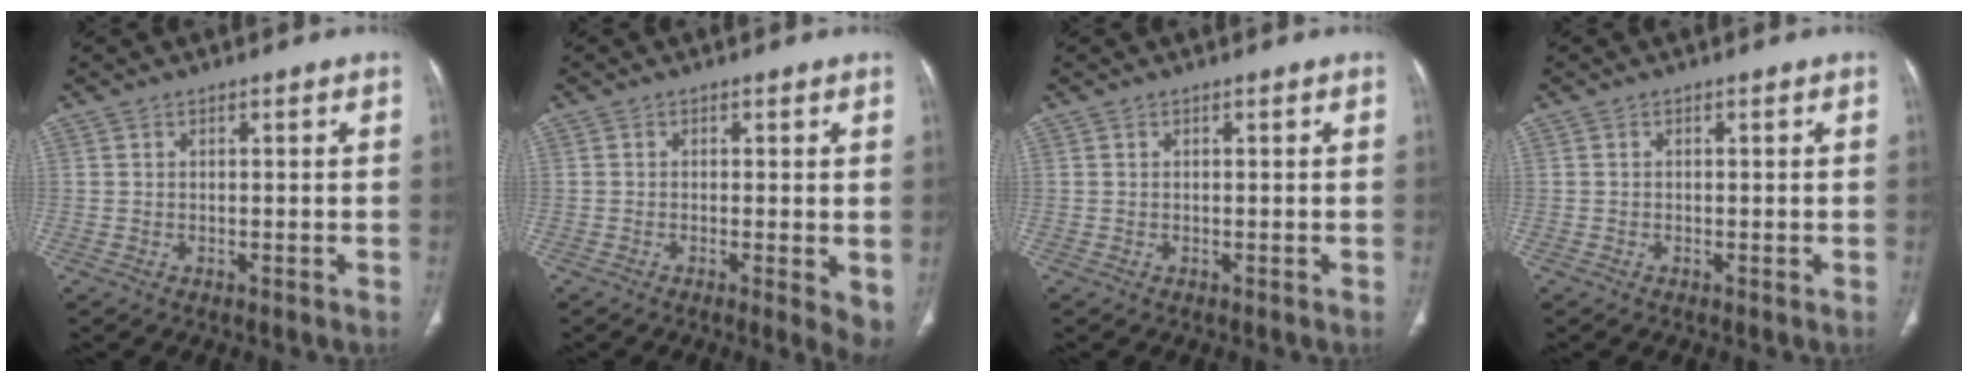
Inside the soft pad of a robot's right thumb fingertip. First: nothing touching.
{"total": 4.6, "force": [-0.7, 1.3, 4.4], "torque": [-0.060, -0.012, -0.015]}
{"total": 0.0}
{"total": 0.0}